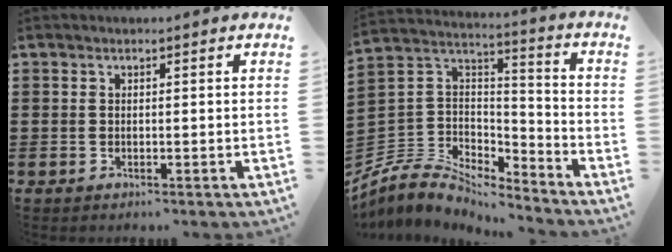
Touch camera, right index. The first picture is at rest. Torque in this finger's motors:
{"motor_torque": [-0.27, -0.39, -1.05, -0.21]}